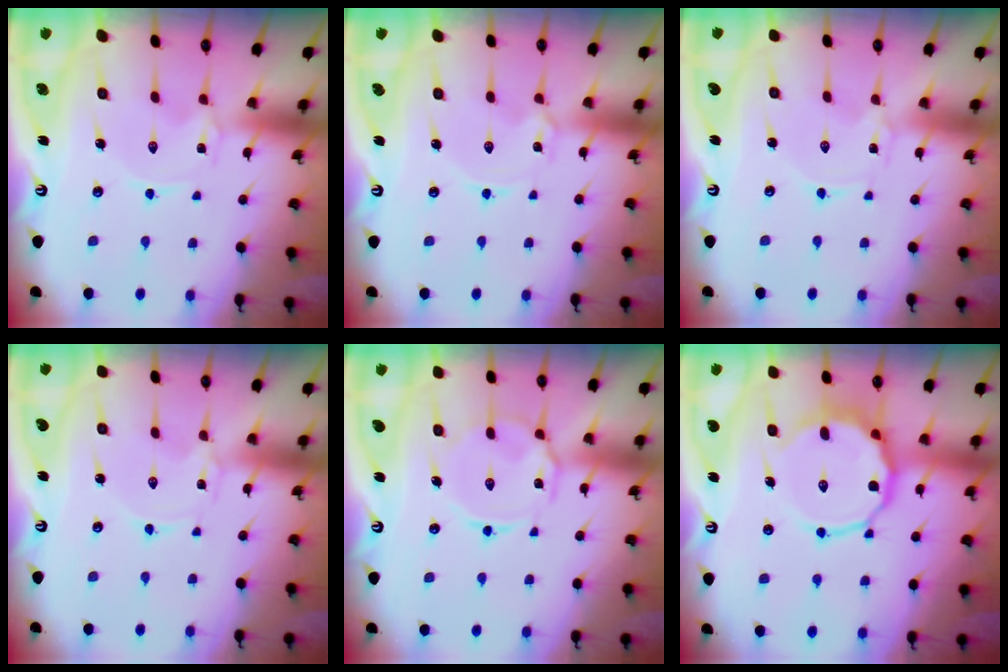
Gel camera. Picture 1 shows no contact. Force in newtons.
{"total": 1.8, "press": 1.7, "slide": 0.3}
{"total": 0.0}
{"total": 0.0}
{"total": 10.5, "press": 10.4, "slide": 0.9}
{"total": 11.1, "press": 10.9, "slide": 2.1}